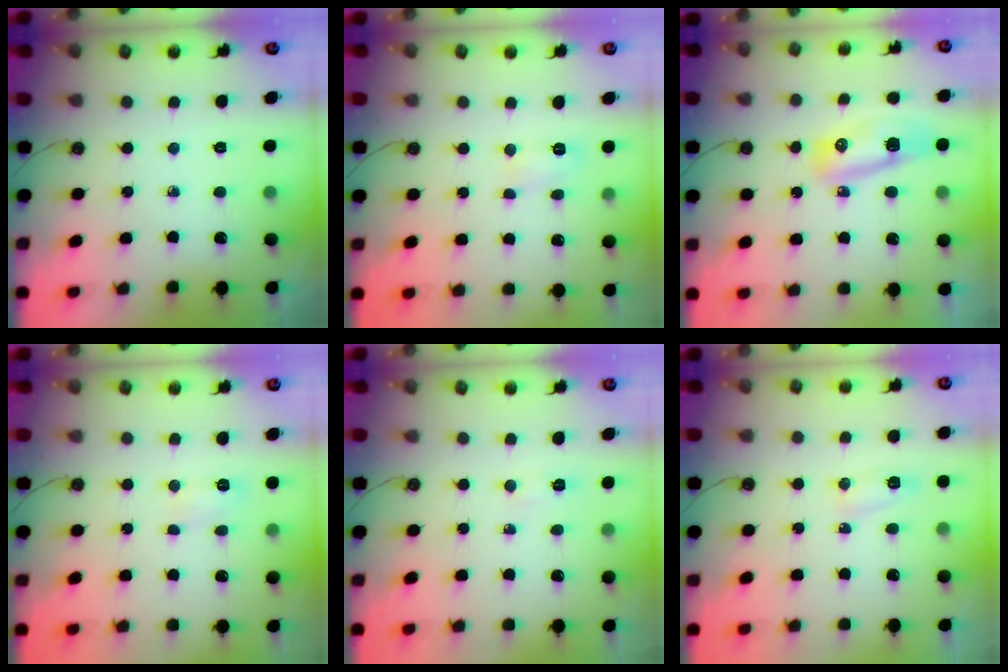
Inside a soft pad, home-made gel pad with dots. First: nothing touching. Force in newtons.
{"total": 5.6, "press": 5.6, "slide": 0.6}
{"total": 9.2, "press": 9.1, "slide": 1.3}
{"total": 4.8, "press": 4.7, "slide": 0.6}
{"total": 2.9, "press": 2.9, "slide": 0.5}
{"total": 10.3, "press": 5.5, "slide": 8.8}